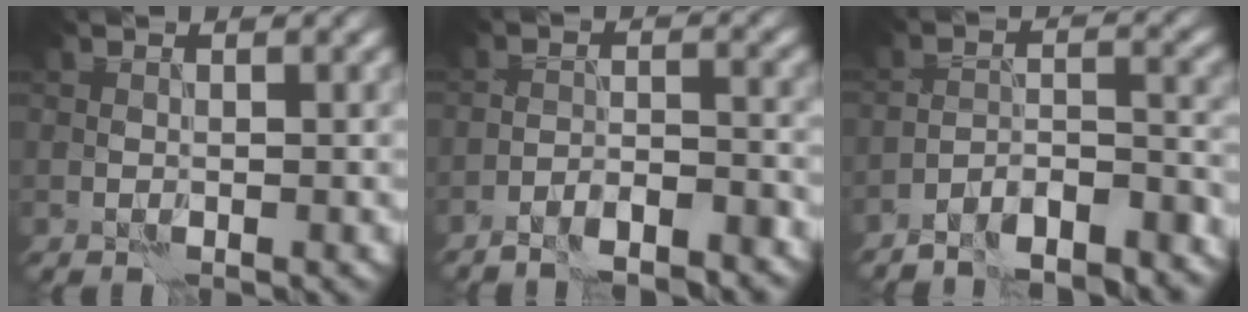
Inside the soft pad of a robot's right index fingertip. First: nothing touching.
{"total": 5.3, "force": [-4.8, 0.7, 2.1], "torque": [-0.038, 0.007, -0.071]}
{"total": 7.8, "force": [-7.0, 1.4, 3.1], "torque": [-0.043, 0.008, -0.115]}